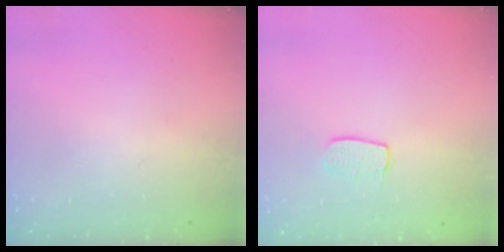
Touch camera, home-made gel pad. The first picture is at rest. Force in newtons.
{"total": 6.7, "press": 6.6, "slide": 0.4}